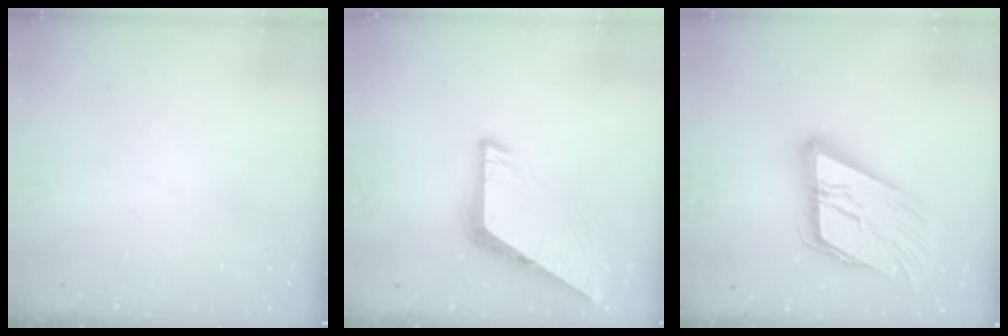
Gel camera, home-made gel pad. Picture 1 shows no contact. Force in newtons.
{"total": 7.0, "press": 7.0, "slide": 0.5}
{"total": 20.2, "press": 20.1, "slide": 2.1}